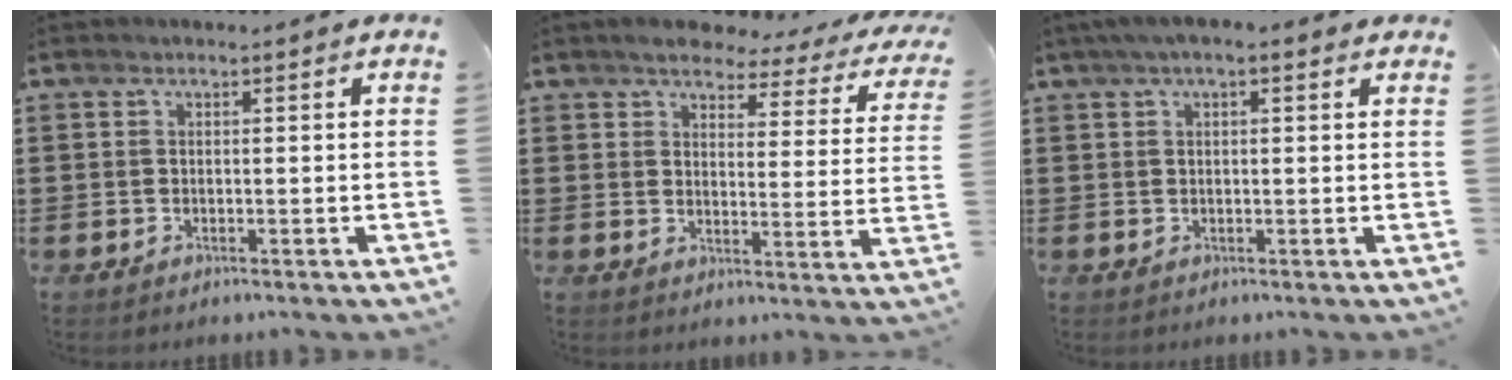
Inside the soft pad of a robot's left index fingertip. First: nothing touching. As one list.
[{"total": 4.3, "force": [4.0, 0.8, 1.4], "torque": [-0.041, -0.024, 0.062]}, {"total": 2.3, "force": [1.1, 0.9, 1.9], "torque": [-0.038, 0.007, 0.017]}]